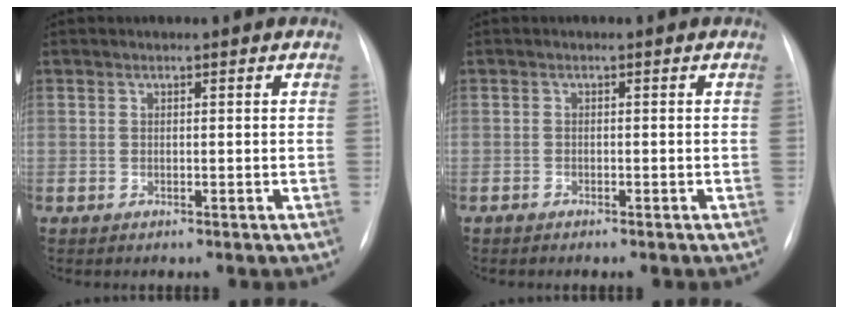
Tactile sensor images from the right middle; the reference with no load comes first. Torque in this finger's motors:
{"motor_torque": [-0.10, -0.08, -0.04, 0.00]}